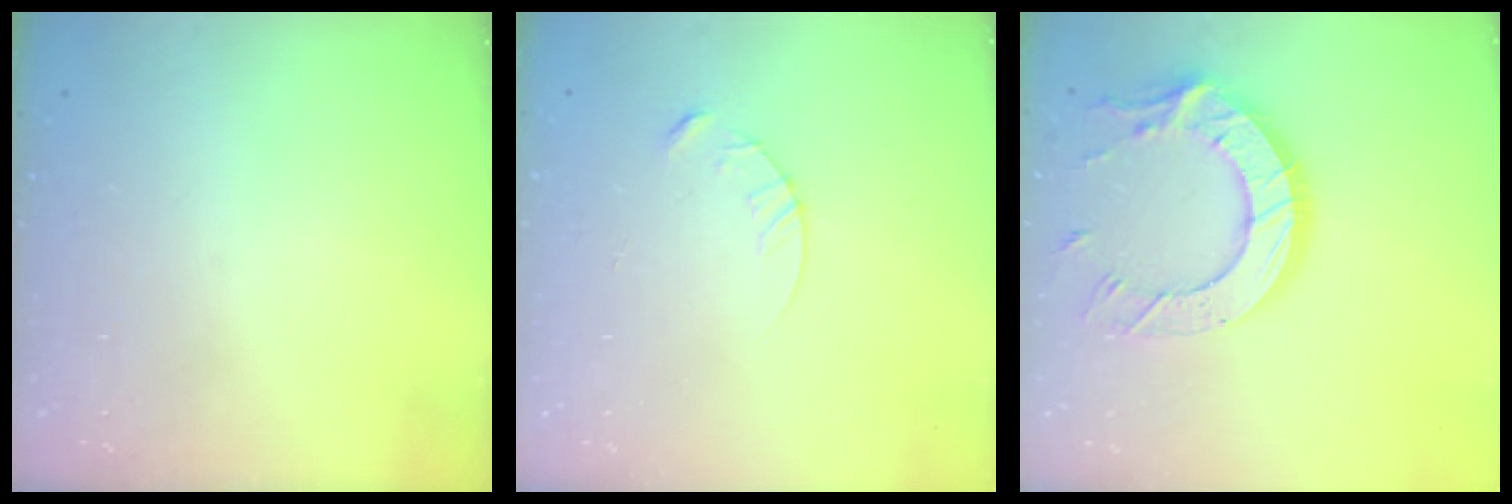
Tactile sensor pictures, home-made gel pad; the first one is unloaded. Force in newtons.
{"total": 4.6, "press": 4.5, "slide": 0.5}
{"total": 15.9, "press": 15.9, "slide": 1.0}